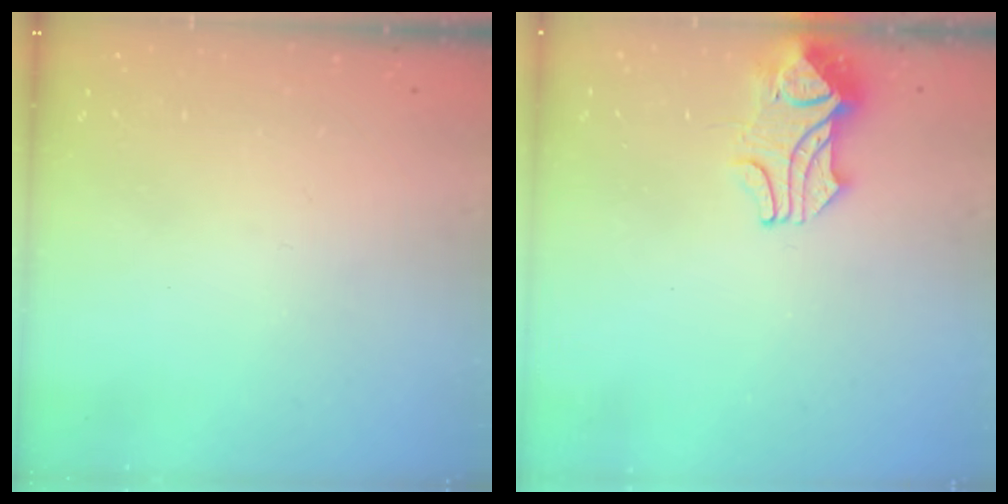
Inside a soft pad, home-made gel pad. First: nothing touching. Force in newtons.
{"total": 2.2, "press": 2.0, "slide": 1.0}